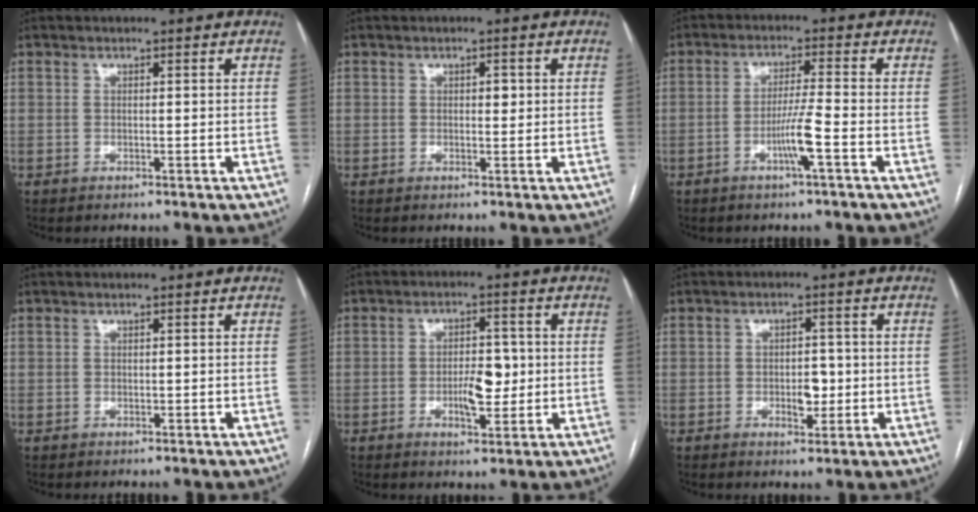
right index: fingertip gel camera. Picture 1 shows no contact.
{"total": 1.2, "force": [0.2, 0.7, 1.0], "torque": [-0.012, 0.001, 0.003]}
{"total": 5.1, "force": [-2.1, -0.7, 4.6], "torque": [-0.090, -0.006, -0.040]}
{"total": 0.0}
{"total": 5.7, "force": [-0.8, 2.3, 5.1], "torque": [-0.085, 0.002, -0.008]}
{"total": 3.7, "force": [-0.6, 2.0, 3.1], "torque": [-0.041, 0.003, -0.004]}